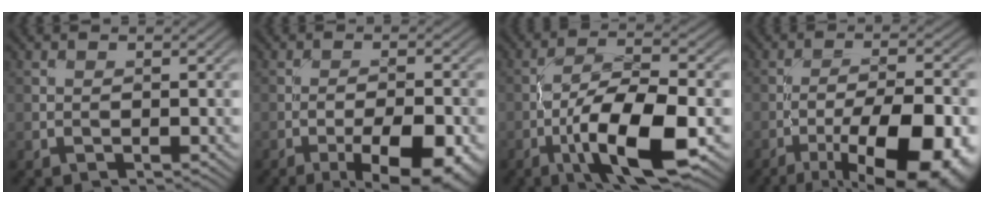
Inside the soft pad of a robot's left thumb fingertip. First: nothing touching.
{"total": 10.4, "force": [-5.8, 3.3, 8.0], "torque": [-0.119, -0.004, -0.072]}
{"total": 11.8, "force": [-4.6, 3.8, 10.2], "torque": [-0.183, -0.002, -0.085]}
{"total": 15.6, "force": [-8.5, 5.0, 12.0], "torque": [-0.174, -0.017, -0.120]}